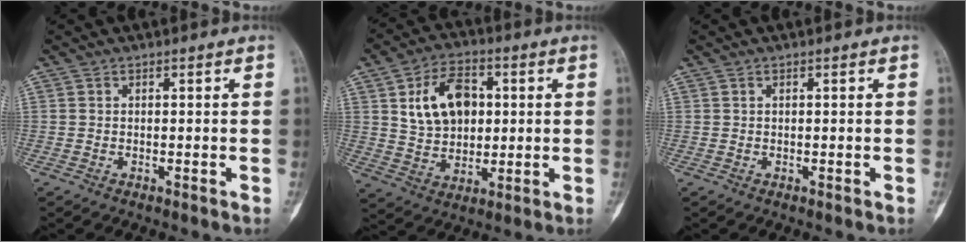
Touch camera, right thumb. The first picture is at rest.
{"total": 12.8, "force": [3.0, 8.8, 8.8], "torque": [-0.118, -0.001, 0.055]}
{"total": 0.0}